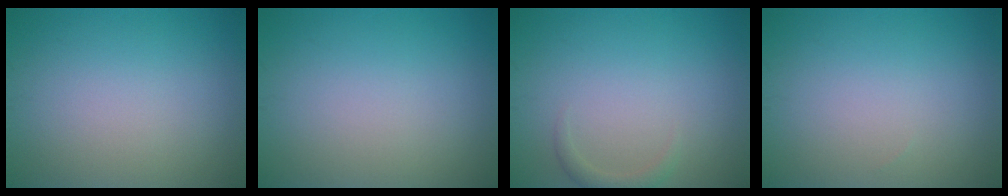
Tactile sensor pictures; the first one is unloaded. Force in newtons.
{"total": 0.0}
{"total": 1.2, "press": 1.2, "slide": 0.2}
{"total": 0.0}